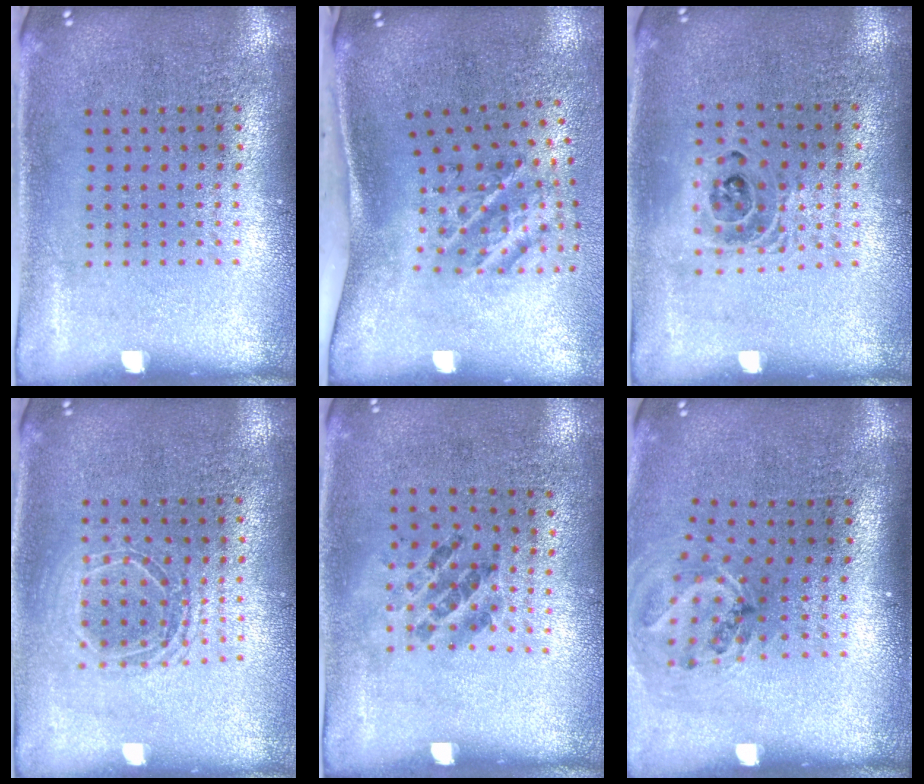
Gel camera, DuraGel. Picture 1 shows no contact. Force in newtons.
{"total": 2.3, "press": 1.3, "slide": 1.9}
{"total": 1.4, "press": 1.2, "slide": 0.7}
{"total": 1.5, "press": 1.4, "slide": 0.7}
{"total": 1.2, "press": 0.7, "slide": 0.9}
{"total": 1.2, "press": 1.0, "slide": 0.6}